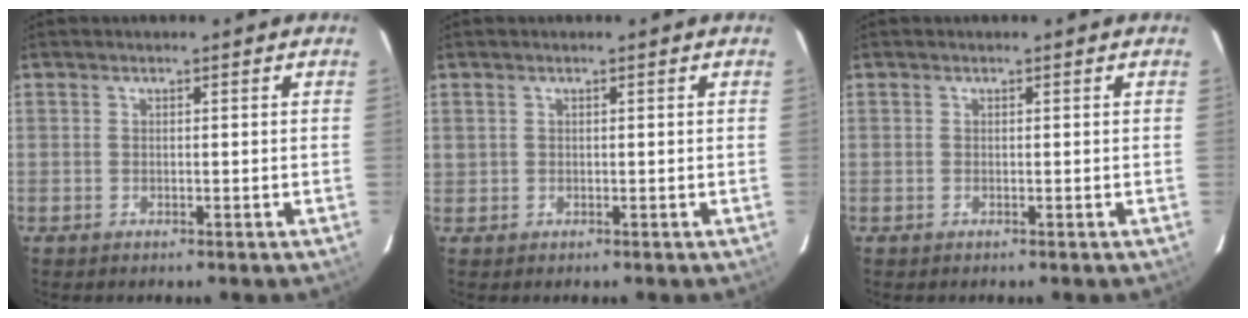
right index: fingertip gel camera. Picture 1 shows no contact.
{"total": 0.7, "force": [0.2, 0.6, 0.1], "torque": [0.000, 0.003, 0.003]}
{"total": 0.0}